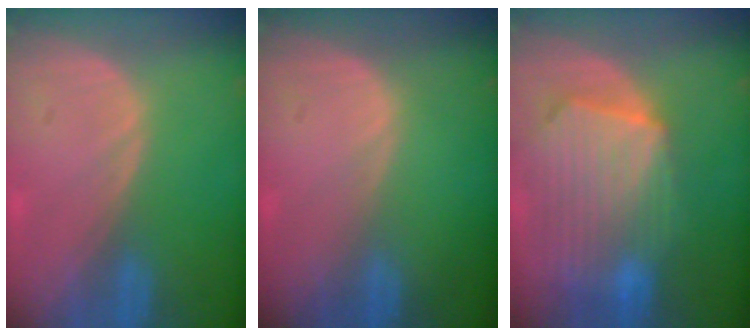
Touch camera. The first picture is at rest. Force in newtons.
{"total": 0.0}
{"total": 10.9, "press": 9.5, "slide": 5.2}